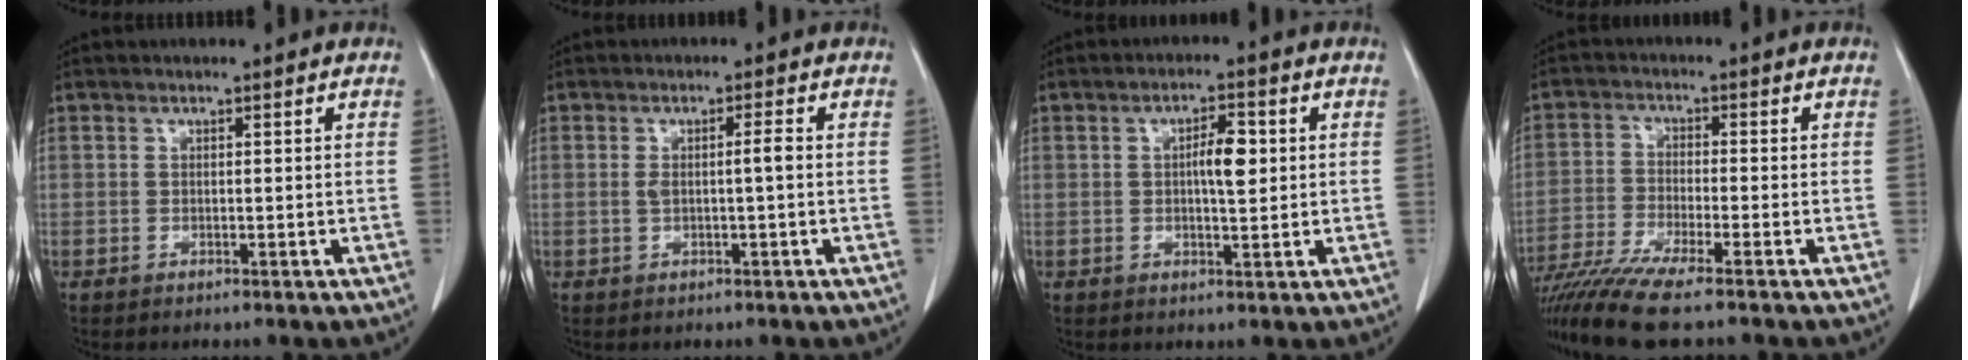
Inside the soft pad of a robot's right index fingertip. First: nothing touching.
{"total": 2.5, "force": [0.0, 0.2, 2.5], "torque": [-0.047, 0.005, 0.004]}
{"total": 4.7, "force": [0.7, 1.3, 4.5], "torque": [-0.074, 0.005, 0.010]}
{"total": 10.5, "force": [-8.6, -0.2, 6.1], "torque": [-0.108, -0.027, -0.149]}